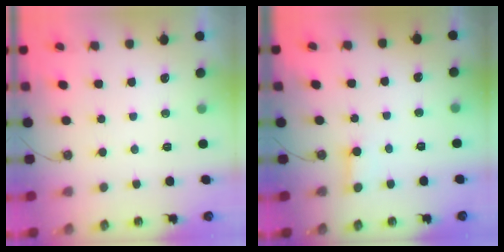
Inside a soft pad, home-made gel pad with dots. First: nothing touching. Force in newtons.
{"total": 2.8, "press": 2.8, "slide": 0.3}